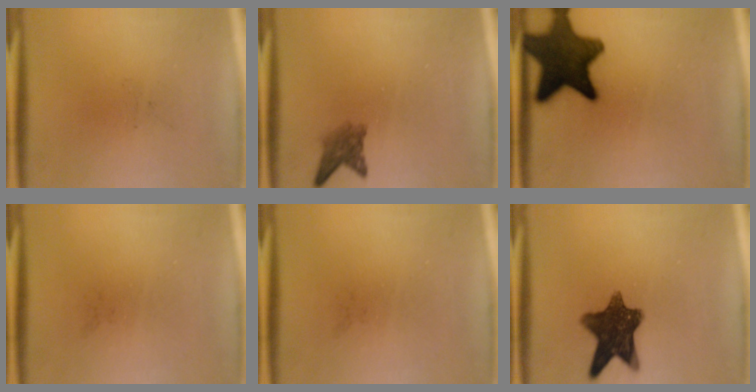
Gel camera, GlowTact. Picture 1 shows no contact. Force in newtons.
{"total": 2.9}
{"total": 14.3}
{"total": 0.0}
{"total": 0.0}
{"total": 10.8}